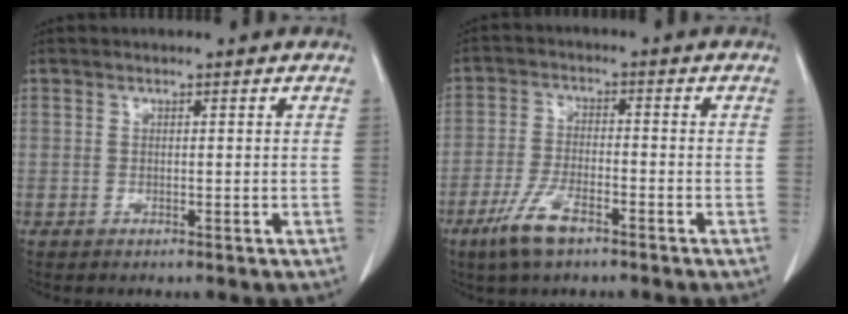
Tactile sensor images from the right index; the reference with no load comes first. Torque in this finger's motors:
{"motor_torque": [-0.03, 0.02, -0.05, -0.04]}